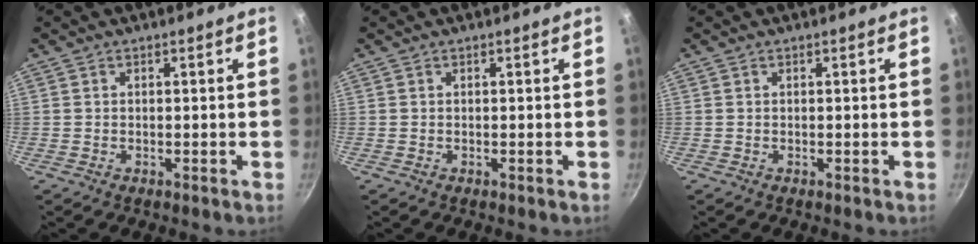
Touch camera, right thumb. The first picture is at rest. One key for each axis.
{"total": 0.0}
{"total": 0.0}